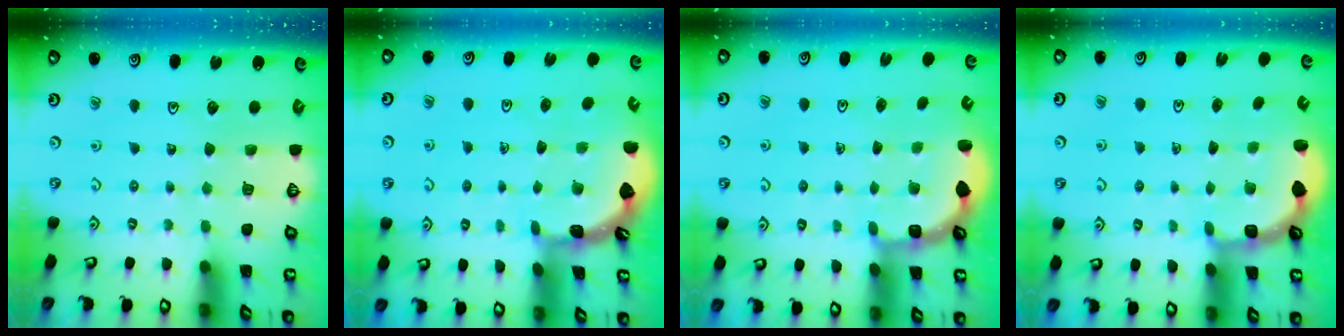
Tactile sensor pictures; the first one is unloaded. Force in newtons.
{"total": 1.7, "press": 1.7, "slide": 0.1}
{"total": 2.7, "press": 2.3, "slide": 1.4}
{"total": 3.0, "press": 2.6, "slide": 1.5}